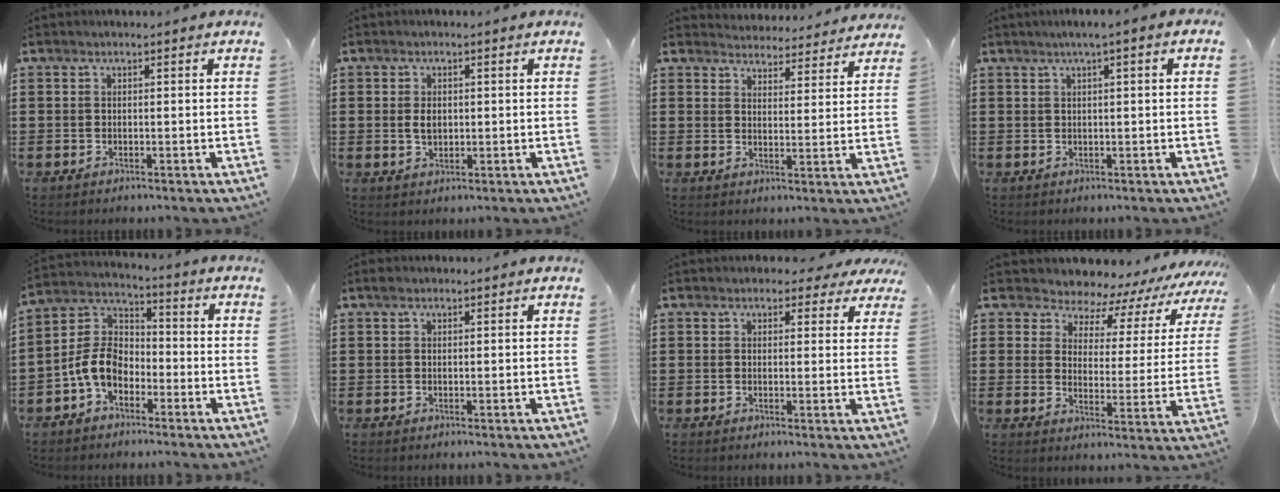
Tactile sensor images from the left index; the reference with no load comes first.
{"total": 2.5, "force": [0.1, 1.6, 1.9], "torque": [-0.040, 0.006, 0.001]}
{"total": 4.3, "force": [4.2, 0.4, -0.2], "torque": [-0.008, -0.029, 0.073]}
{"total": 1.5, "force": [0.2, 0.0, 1.5], "torque": [-0.028, -0.002, 0.004]}
{"total": 7.5, "force": [-3.7, 4.8, 4.3], "torque": [-0.117, 0.005, -0.082]}
{"total": 0.9, "force": [0.5, 0.6, 0.4], "torque": [-0.010, 0.006, 0.009]}
{"total": 2.1, "force": [1.6, 1.2, 0.7], "torque": [-0.013, 0.005, 0.027]}
{"total": 5.5, "force": [5.2, 1.6, 0.7], "torque": [-0.040, -0.048, 0.084]}